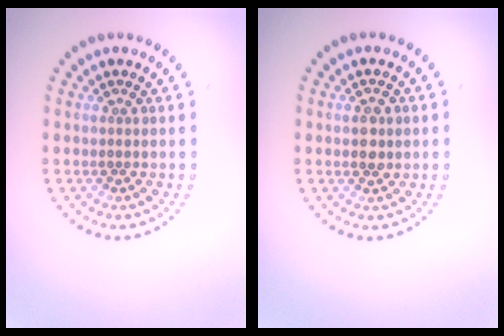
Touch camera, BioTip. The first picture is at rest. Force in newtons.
{"total": 1.7, "press": 1.7, "slide": 0.3}